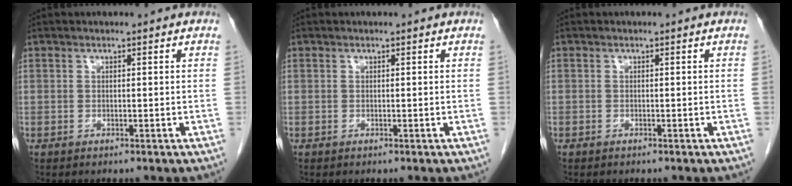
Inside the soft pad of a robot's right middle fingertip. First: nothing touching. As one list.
[{"total": 0.0}, {"total": 0.0}]